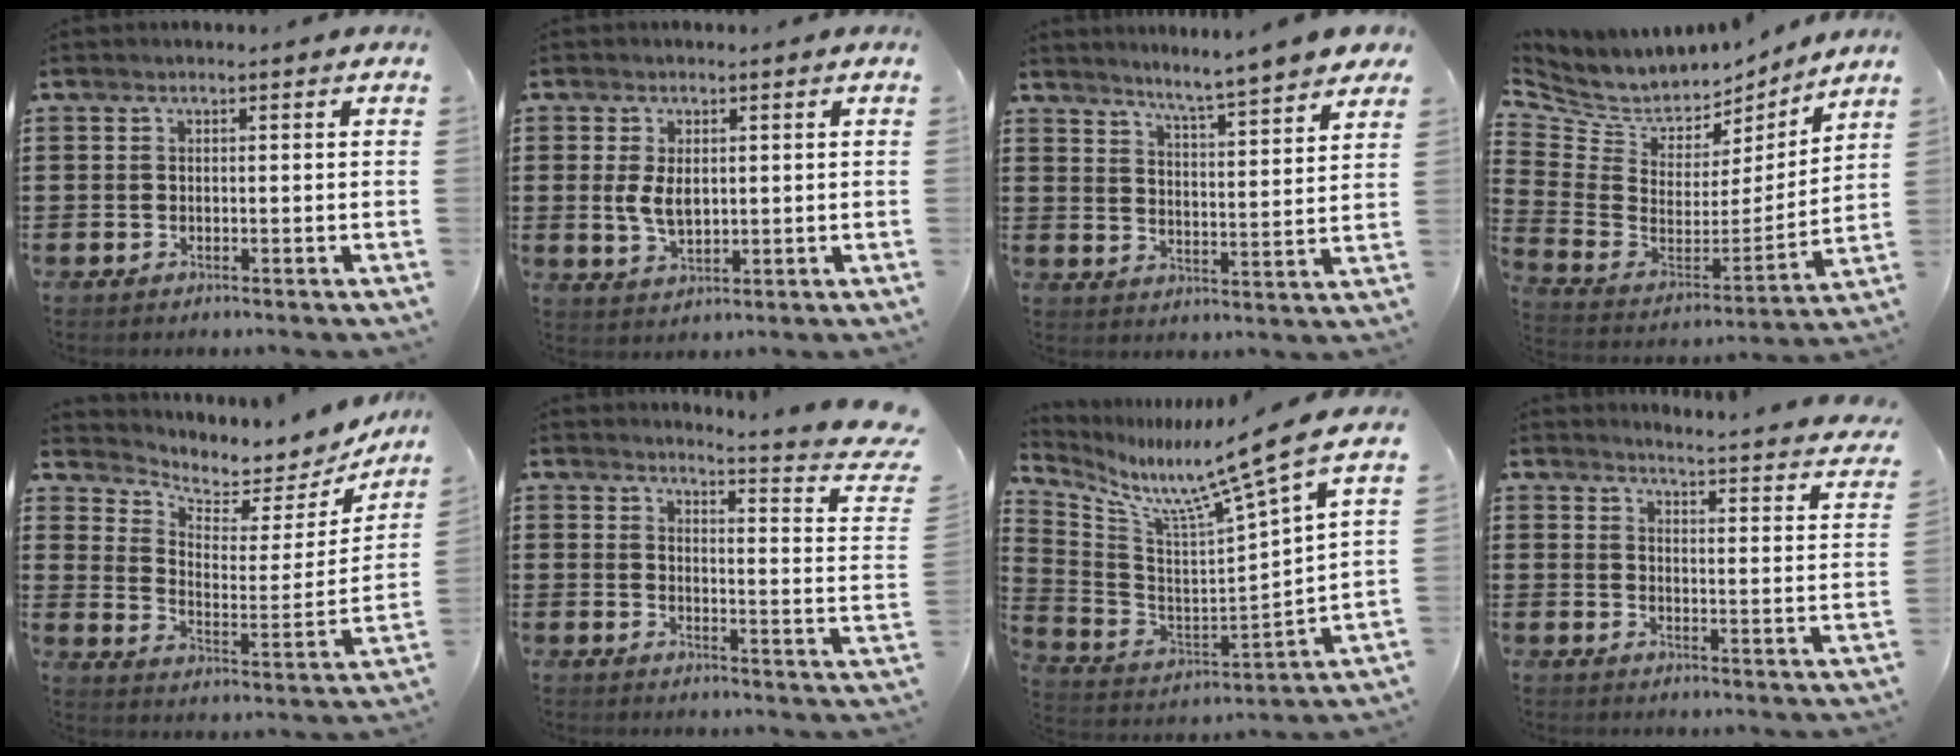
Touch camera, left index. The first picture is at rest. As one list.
[{"total": 4.4, "force": [0.6, 2.5, 3.5], "torque": [-0.087, 0.001, 0.007]}, {"total": 5.4, "force": [5.0, -1.1, 1.8], "torque": [-0.056, -0.037, 0.081]}, {"total": 6.0, "force": [5.0, 3.2, 0.9], "torque": [-0.056, -0.046, 0.089]}, {"total": 4.4, "force": [4.0, 1.5, 0.8], "torque": [-0.045, -0.034, 0.064]}, {"total": 4.6, "force": [3.9, -0.5, 2.3], "torque": [-0.041, -0.044, 0.056]}, {"total": 9.5, "force": [7.7, -1.7, 5.2], "torque": [-0.117, -0.082, 0.111]}, {"total": 3.2, "force": [3.2, -0.5, 0.6], "torque": [-0.022, -0.038, 0.046]}]